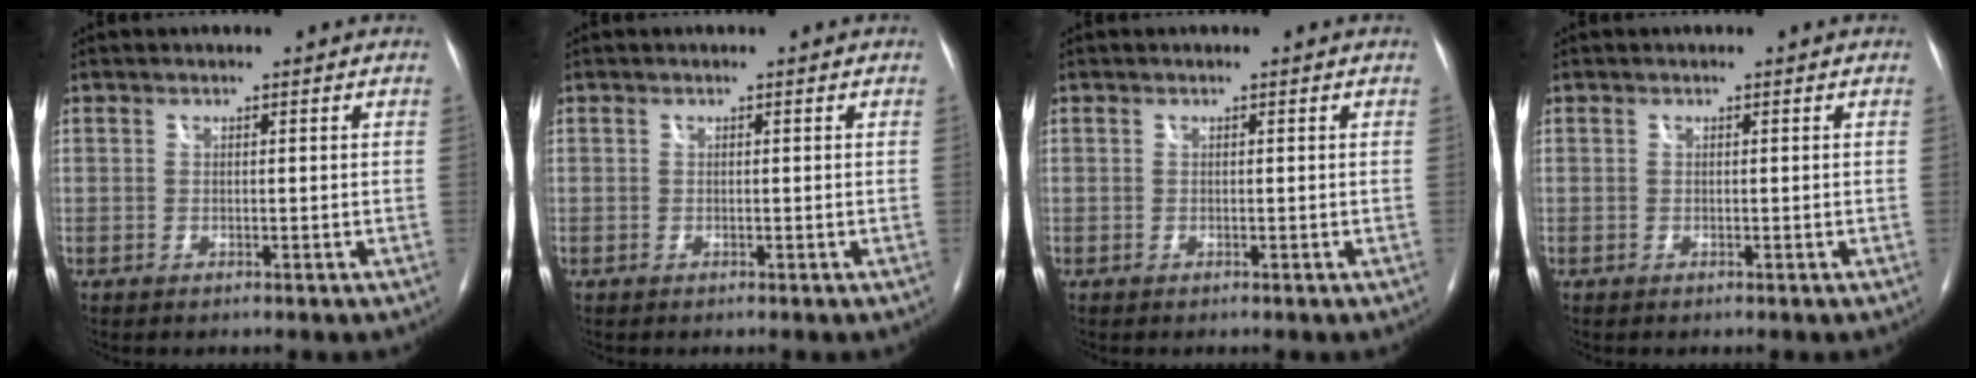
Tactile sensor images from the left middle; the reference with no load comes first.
{"total": 0.0}
{"total": 0.0}
{"total": 0.0}